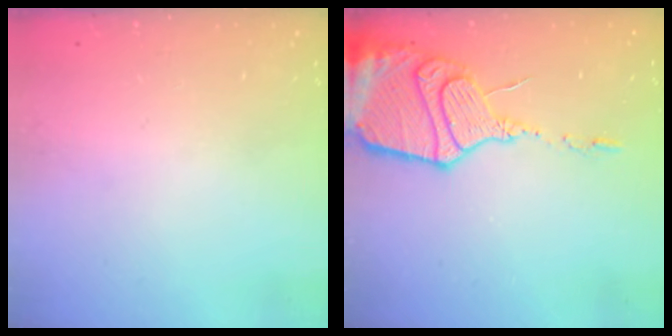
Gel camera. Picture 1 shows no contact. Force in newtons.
{"total": 19.2, "press": 19.1, "slide": 1.6}